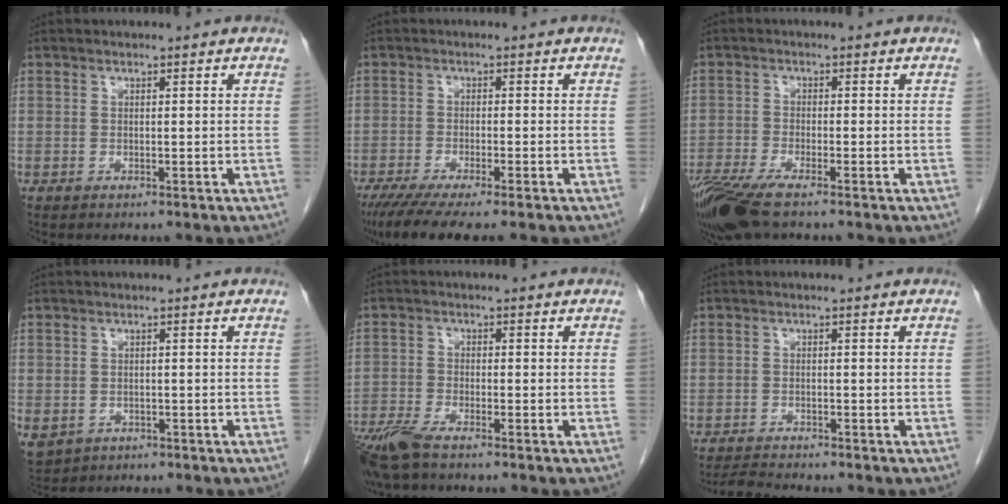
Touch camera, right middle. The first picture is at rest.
{"total": 8.6, "force": [-6.7, 0.4, 5.4], "torque": [-0.080, -0.020, -0.106]}
{"total": 8.6, "force": [-6.2, 1.5, 5.7], "torque": [-0.109, -0.018, -0.116]}
{"total": 7.4, "force": [-3.2, 6.1, 2.7], "torque": [-0.080, -0.006, -0.042]}
{"total": 6.2, "force": [-4.9, 0.9, 3.8], "torque": [-0.080, -0.017, -0.096]}
{"total": 2.6, "force": [-2.5, -0.4, 0.4], "torque": [-0.017, -0.018, -0.045]}